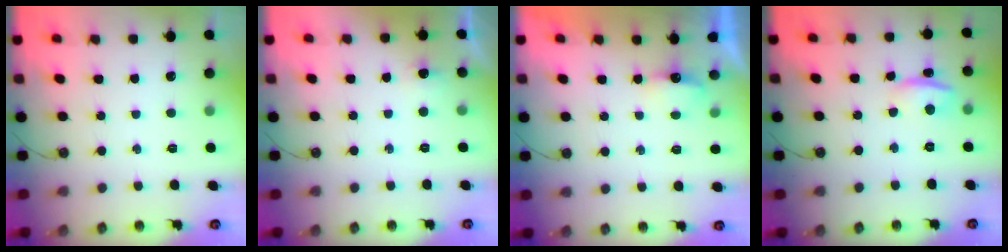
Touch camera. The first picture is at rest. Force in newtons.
{"total": 4.4, "press": 4.2, "slide": 1.2}
{"total": 3.9, "press": 3.8, "slide": 0.7}
{"total": 3.4, "press": 2.7, "slide": 2.1}